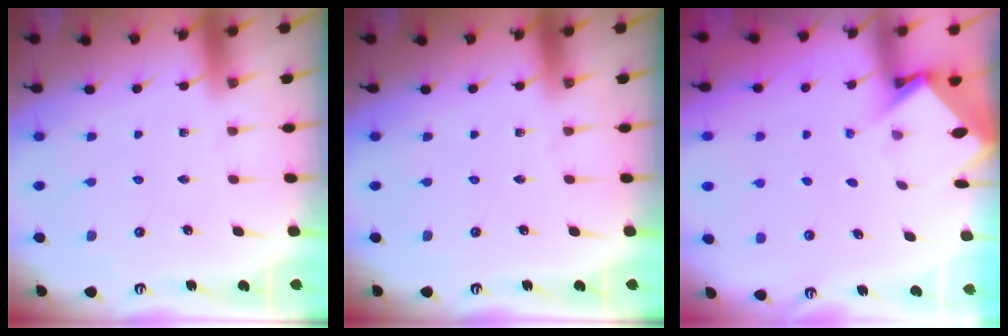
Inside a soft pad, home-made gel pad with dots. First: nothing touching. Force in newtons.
{"total": 0.0}
{"total": 3.7, "press": 3.7, "slide": 0.3}